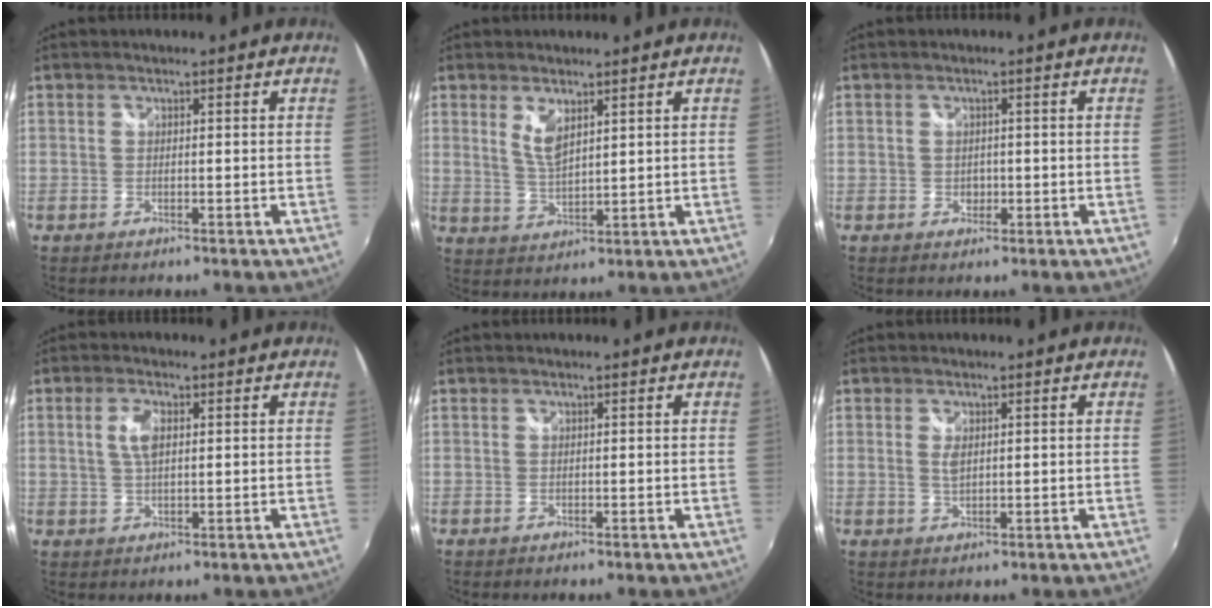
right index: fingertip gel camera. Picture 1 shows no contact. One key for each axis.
{"total": 4.8, "fx": 2.4, "fy": 1.7, "fz": 3.8, "tx": -0.069, "ty": -0.008, "tz": 0.047}
{"total": 1.6, "fx": -0.4, "fy": 1.5, "fz": 0.5, "tx": -0.006, "ty": -0.001, "tz": -0.005}
{"total": 4.1, "fx": 1.0, "fy": 1.8, "fz": 3.6, "tx": -0.070, "ty": 0.003, "tz": 0.018}
{"total": 0.0}
{"total": 2.2, "fx": 0.5, "fy": 1.1, "fz": 1.8, "tx": -0.033, "ty": -0.002, "tz": 0.009}